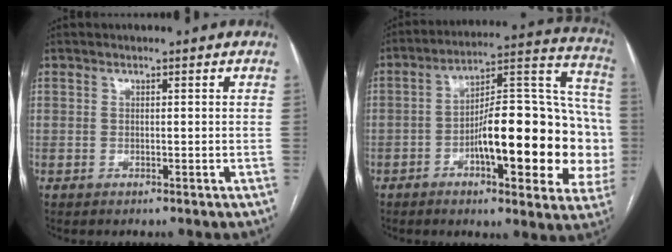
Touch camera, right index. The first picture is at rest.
{"total": 23.5, "force": [-4.7, 6.5, 22.1], "torque": [-0.251, 0.039, -0.056]}